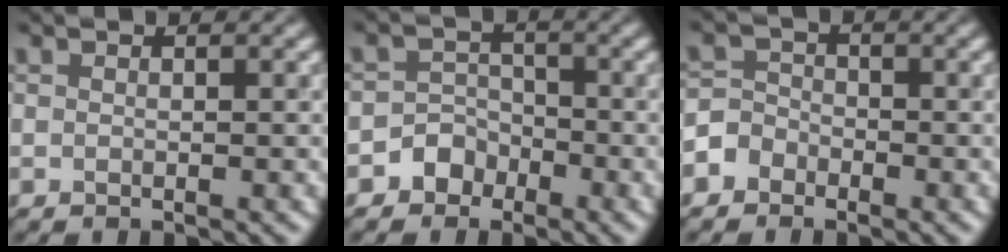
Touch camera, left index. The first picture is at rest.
{"total": 2.3, "force": [-1.4, 1.8, 0.3], "torque": [0.024, 0.015, -0.035]}
{"total": 2.2, "force": [-1.4, 1.7, 0.2], "torque": [0.013, 0.010, -0.036]}